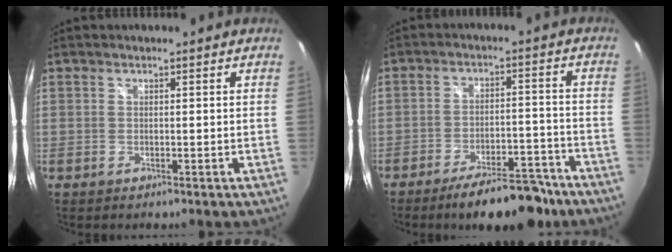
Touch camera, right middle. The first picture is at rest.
{"total": 12.9, "force": [-10.5, 3.8, 6.6], "torque": [-0.108, 0.004, -0.146]}